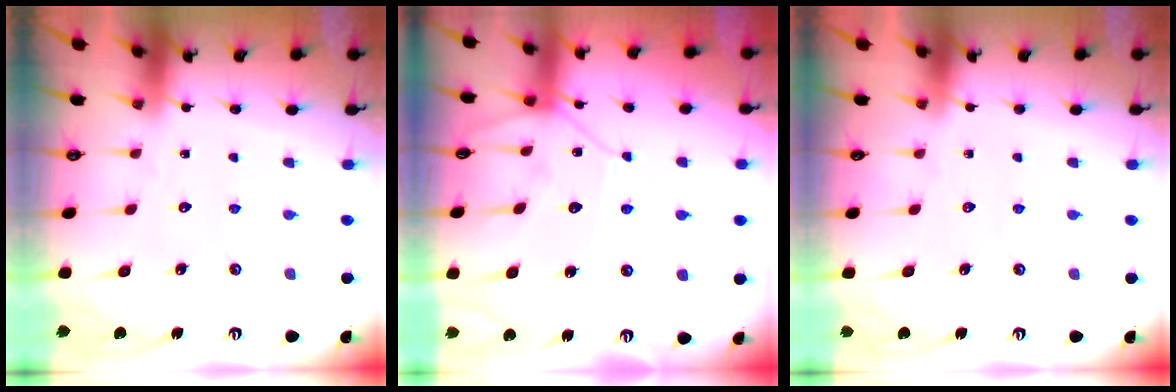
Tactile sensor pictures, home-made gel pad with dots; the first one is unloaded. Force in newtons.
{"total": 13.3, "press": 13.3, "slide": 0.8}
{"total": 0.0}